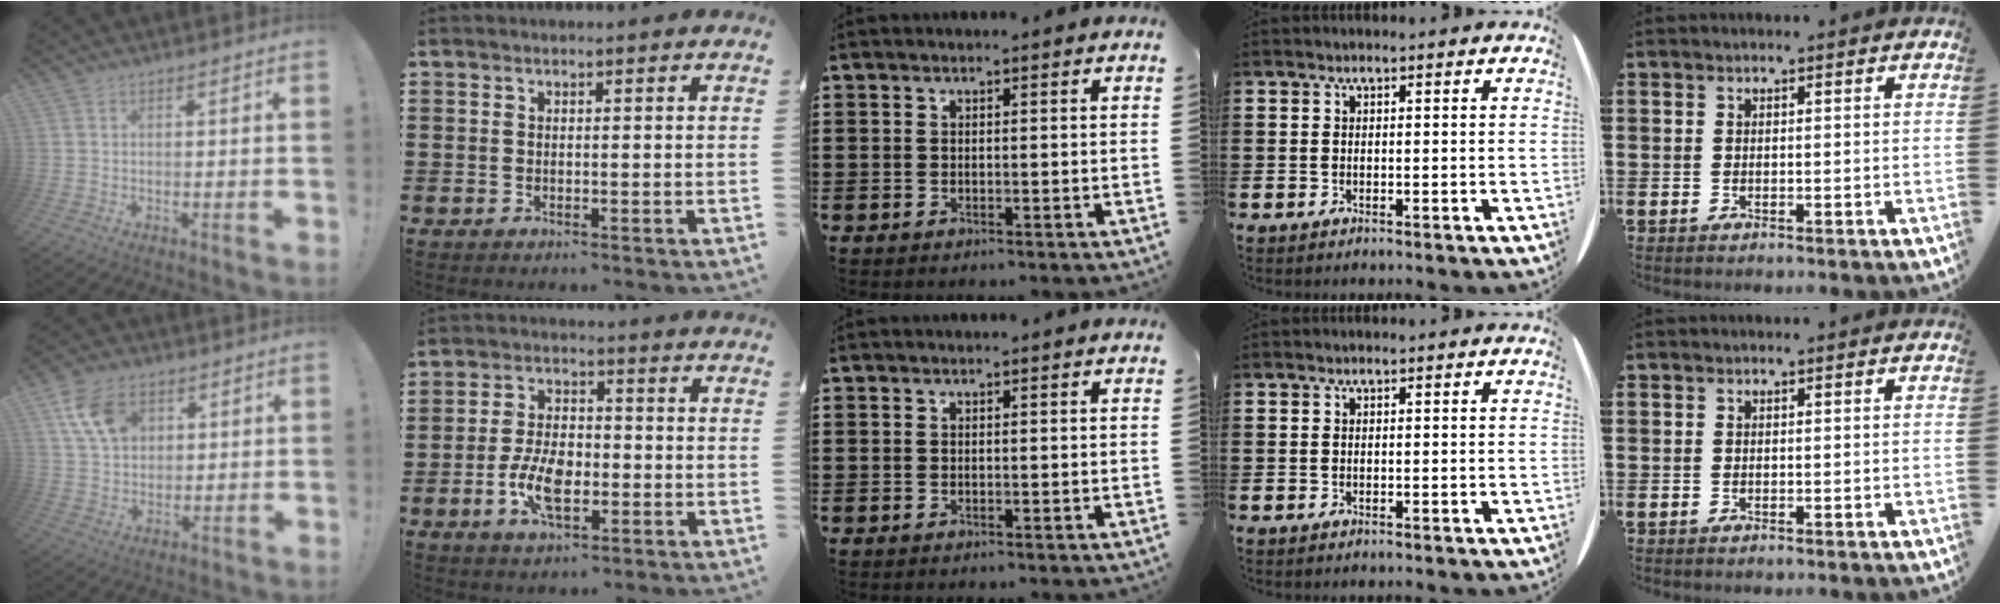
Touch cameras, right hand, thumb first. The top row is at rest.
{"thumb": {"total": 11.6, "force": [5.2, 8.2, 6.4], "torque": [-0.102, -0.008, 0.102]}, "index": {"total": 7.5, "force": [-2.3, 4.0, 6.0], "torque": [-0.135, 0.003, -0.047]}}